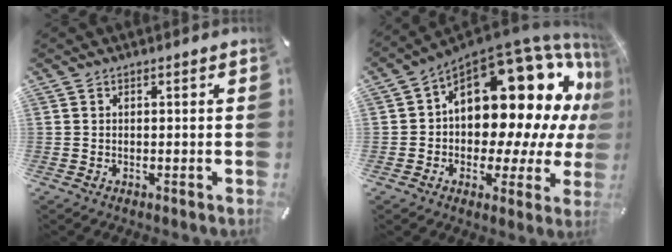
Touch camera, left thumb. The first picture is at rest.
{"total": 22.0, "force": [7.5, 12.9, 16.1], "torque": [-0.228, -0.072, 0.131]}